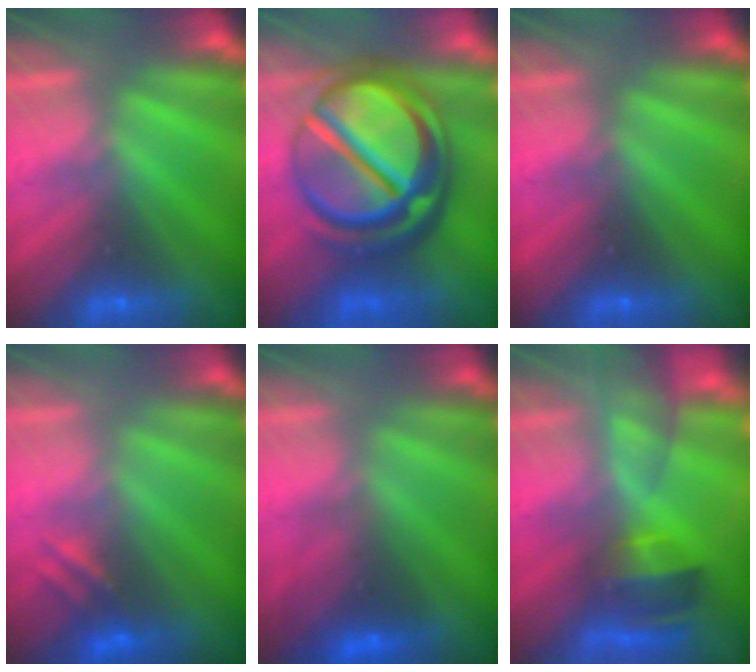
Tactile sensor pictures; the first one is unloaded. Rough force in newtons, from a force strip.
{"total": 7.4}
{"total": 2.2}
{"total": 2.6}
{"total": 2.8}
{"total": 10.3}